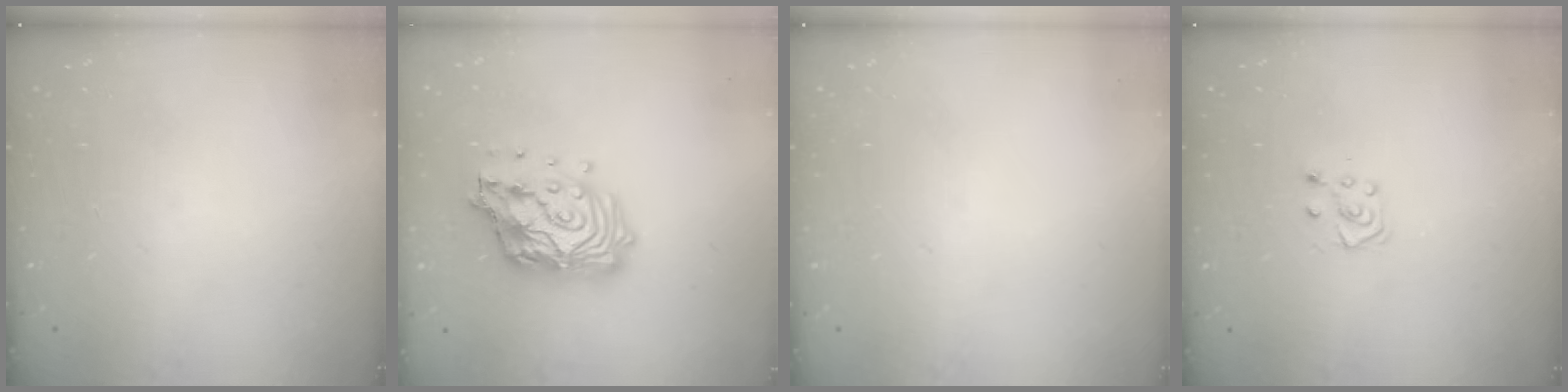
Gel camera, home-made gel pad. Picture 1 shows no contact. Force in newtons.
{"total": 17.2, "press": 17.1, "slide": 1.6}
{"total": 0.0}
{"total": 4.8, "press": 4.8, "slide": 0.5}